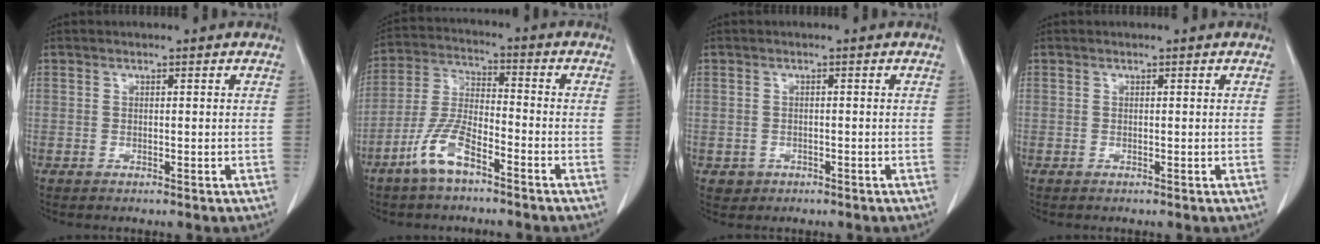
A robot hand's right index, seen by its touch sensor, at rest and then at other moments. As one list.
[{"total": 8.4, "force": [-5.3, 2.2, 6.1], "torque": [-0.139, -0.003, -0.108]}, {"total": 1.9, "force": [-0.8, 1.7, 0.1], "torque": [0.000, 0.007, -0.008]}, {"total": 0.0}]